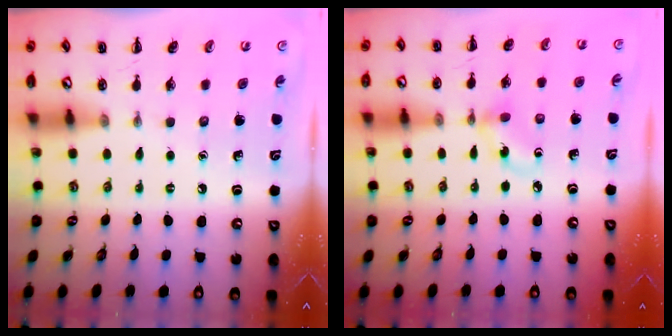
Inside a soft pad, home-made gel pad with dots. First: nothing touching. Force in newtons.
{"total": 3.4, "press": 3.3, "slide": 0.8}